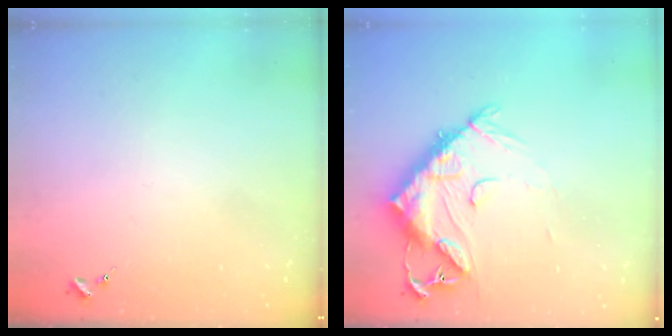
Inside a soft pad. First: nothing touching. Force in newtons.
{"total": 14.3, "press": 14.2, "slide": 1.3}